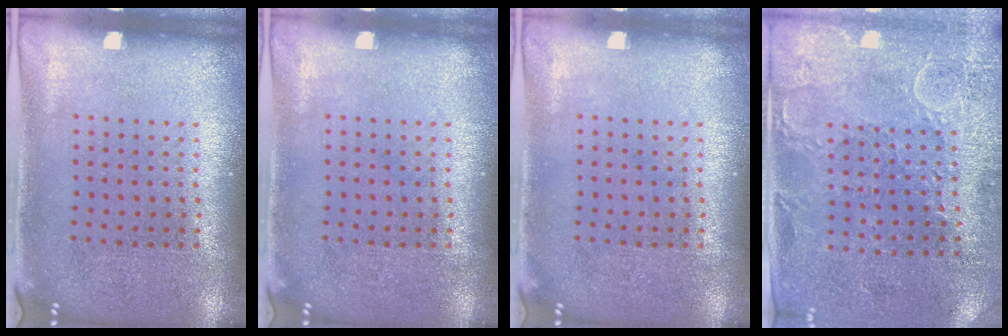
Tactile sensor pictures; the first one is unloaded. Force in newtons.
{"total": 0.0}
{"total": 0.0}
{"total": 2.7, "press": 2.5, "slide": 0.9}